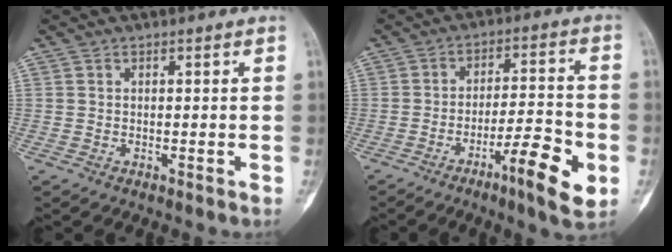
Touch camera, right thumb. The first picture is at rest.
{"total": 11.6, "force": [-4.9, 2.3, 10.2], "torque": [-0.155, 0.024, -0.078]}